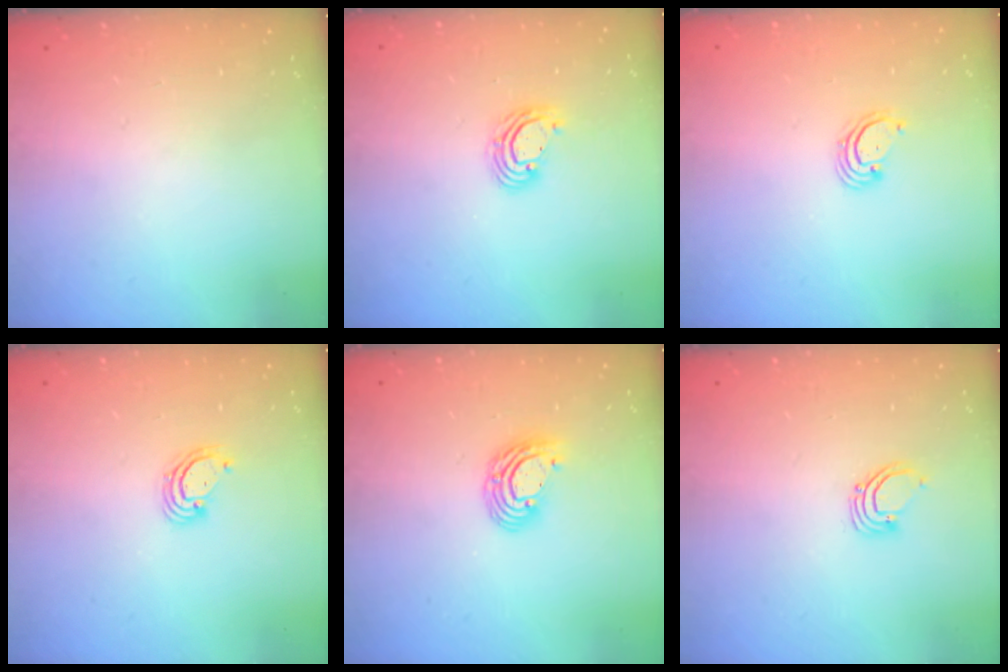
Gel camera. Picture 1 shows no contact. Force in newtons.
{"total": 5.1, "press": 5.1, "slide": 0.3}
{"total": 2.7, "press": 2.7, "slide": 0.3}
{"total": 3.5, "press": 3.5, "slide": 0.2}
{"total": 8.3, "press": 8.2, "slide": 1.4}
{"total": 3.2, "press": 3.2, "slide": 0.2}